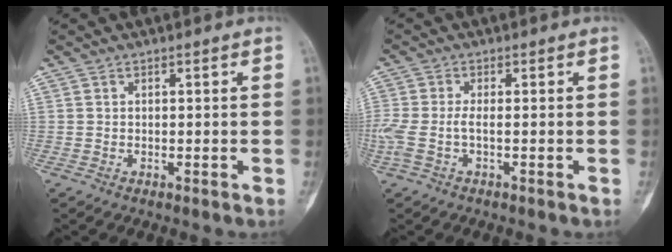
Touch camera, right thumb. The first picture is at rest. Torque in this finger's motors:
{"motor_torque": [0.75, 0.58, 0.14, 0.39, 0.04]}